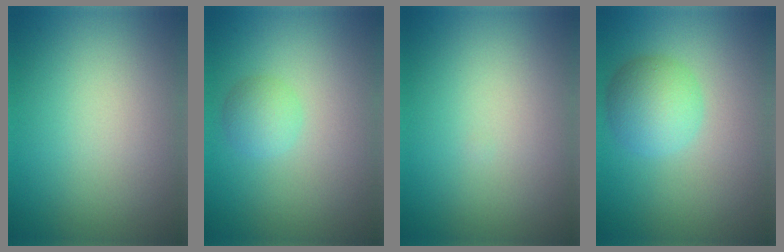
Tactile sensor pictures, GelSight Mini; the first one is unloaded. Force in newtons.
{"total": 1.9, "press": 1.9, "slide": 0.1}
{"total": 0.0}
{"total": 3.9, "press": 3.9, "slide": 0.1}